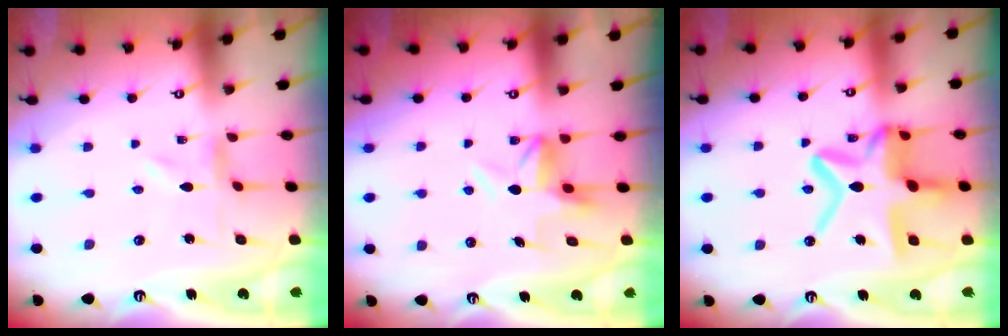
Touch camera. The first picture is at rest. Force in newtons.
{"total": 5.2, "press": 5.2, "slide": 0.2}
{"total": 19.4, "press": 19.4, "slide": 1.8}